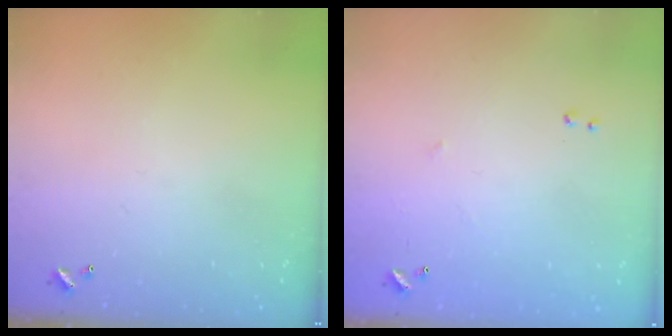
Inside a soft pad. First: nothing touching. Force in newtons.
{"total": 6.4, "press": 6.3, "slide": 0.8}